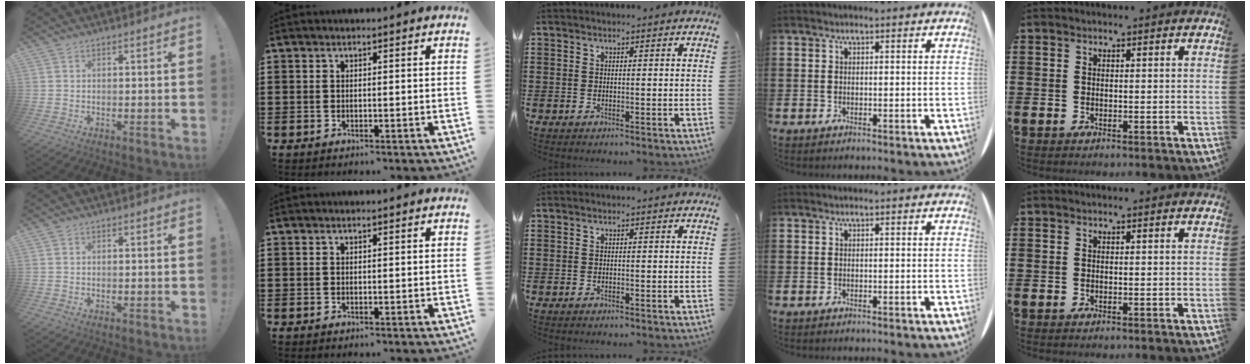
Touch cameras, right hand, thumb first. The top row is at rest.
{}